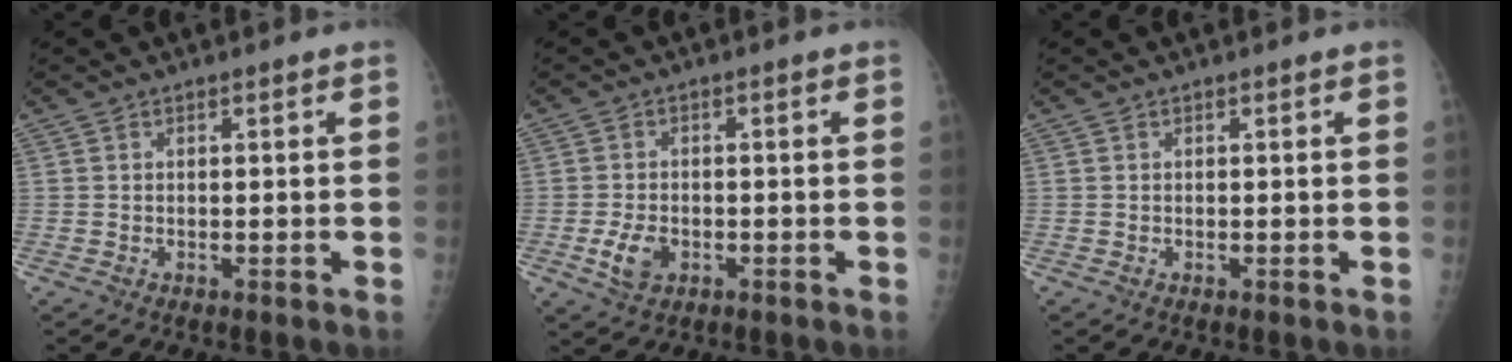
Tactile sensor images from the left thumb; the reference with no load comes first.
{"total": 4.7, "force": [-1.6, 3.1, 3.1], "torque": [-0.058, 0.001, -0.026]}
{"total": 0.0}